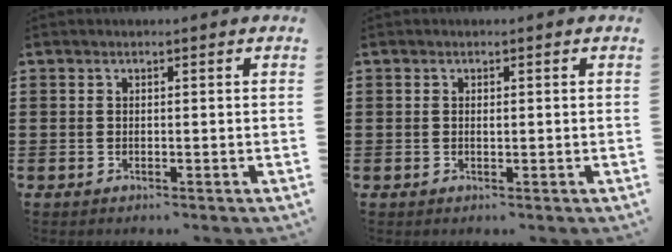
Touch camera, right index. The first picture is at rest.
{"total": 0.5, "force": [0.1, 0.2, 0.4], "torque": [-0.010, -0.002, 0.003]}